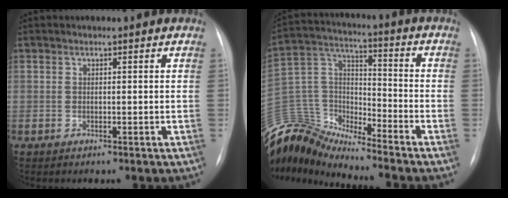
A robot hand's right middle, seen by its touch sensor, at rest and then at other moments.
{"total": 15.1, "force": [-14.7, 1.4, 2.9], "torque": [-0.066, 0.053, -0.284]}